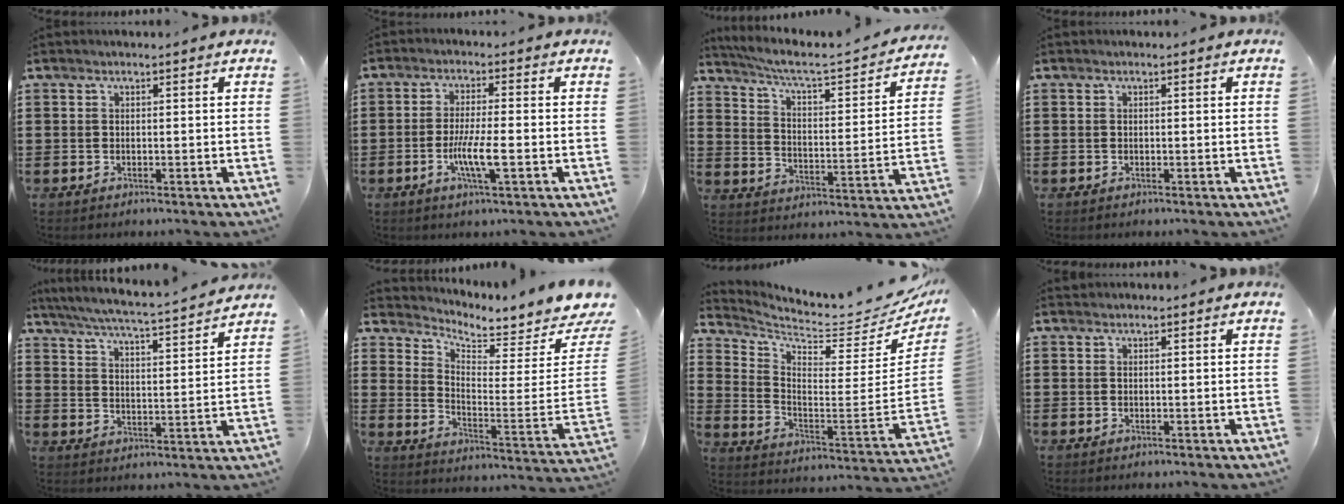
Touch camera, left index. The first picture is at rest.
{"total": 6.0, "force": [-1.7, 0.7, 5.7], "torque": [-0.108, -0.010, -0.032]}
{"total": 4.2, "force": [3.3, 0.3, 2.7], "torque": [-0.070, -0.033, 0.044]}
{"total": 0.0}
{"total": 4.7, "force": [4.3, -0.5, 1.7], "torque": [-0.056, -0.038, 0.066]}
{"total": 4.5, "force": [4.3, 0.2, 1.0], "torque": [-0.044, -0.057, 0.069]}
{"total": 5.5, "force": [5.1, 0.7, 1.9], "torque": [-0.059, -0.064, 0.082]}
{"total": 0.7, "force": [0.6, 0.2, 0.0], "torque": [-0.002, 0.000, 0.013]}